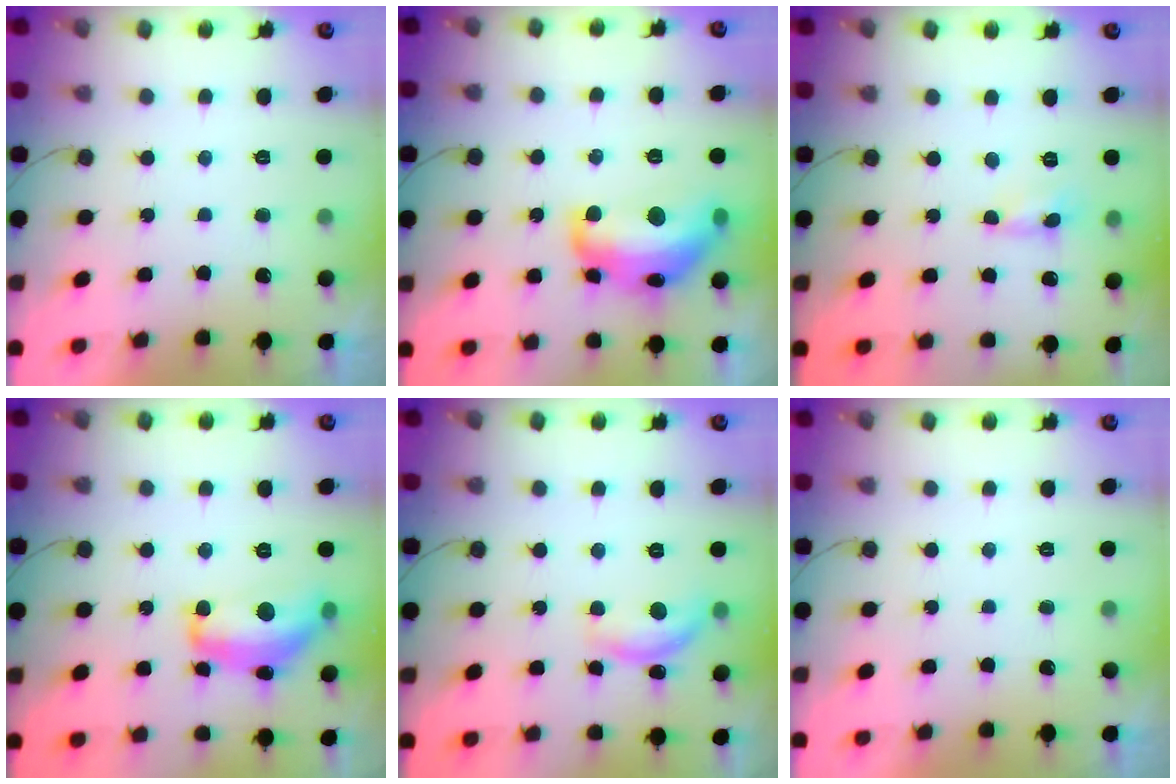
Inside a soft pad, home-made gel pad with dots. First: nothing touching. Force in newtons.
{"total": 17.2, "press": 17.2, "slide": 1.1}
{"total": 0.0}
{"total": 14.1, "press": 14.1, "slide": 0.8}
{"total": 11.0, "press": 11.0, "slide": 0.6}
{"total": 0.0}